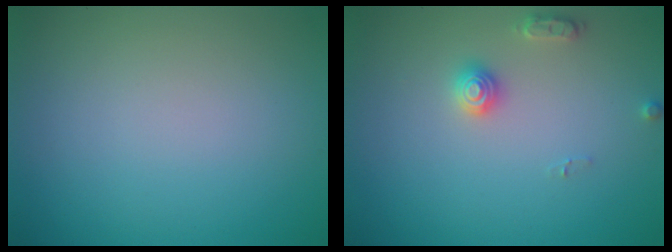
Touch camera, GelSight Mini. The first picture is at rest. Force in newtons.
{"total": 2.0, "press": 2.0, "slide": 0.3}